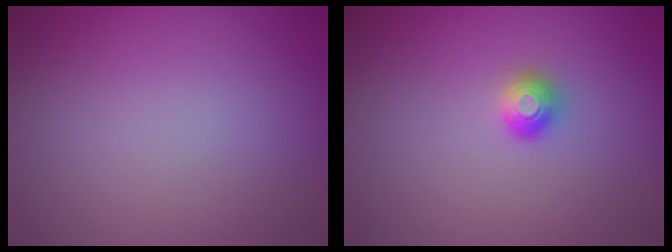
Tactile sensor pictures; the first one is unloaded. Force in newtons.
{"total": 1.2, "press": 1.2, "slide": 0.2}